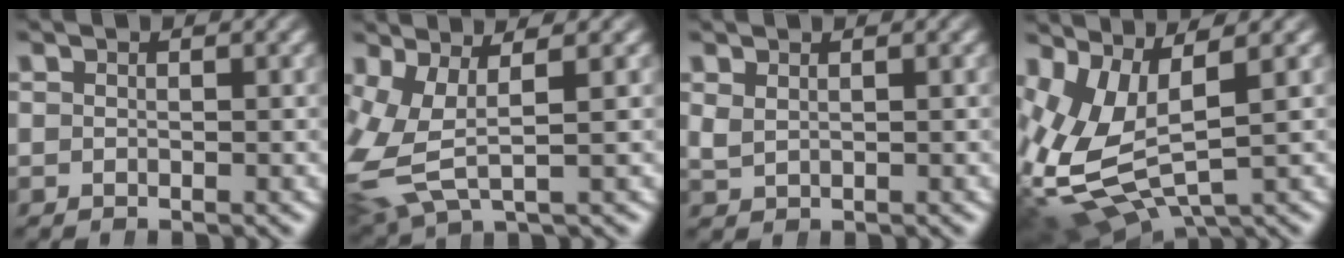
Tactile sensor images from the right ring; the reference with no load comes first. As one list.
[{"total": 7.2, "force": [0.3, 5.2, 5.0], "torque": [-0.131, -0.027, 0.017]}, {"total": 1.1, "force": [0.9, 0.5, 0.4], "torque": [-0.017, -0.009, 0.025]}, {"total": 9.5, "force": [-0.2, 7.1, 6.3], "torque": [-0.186, -0.044, 0.015]}]